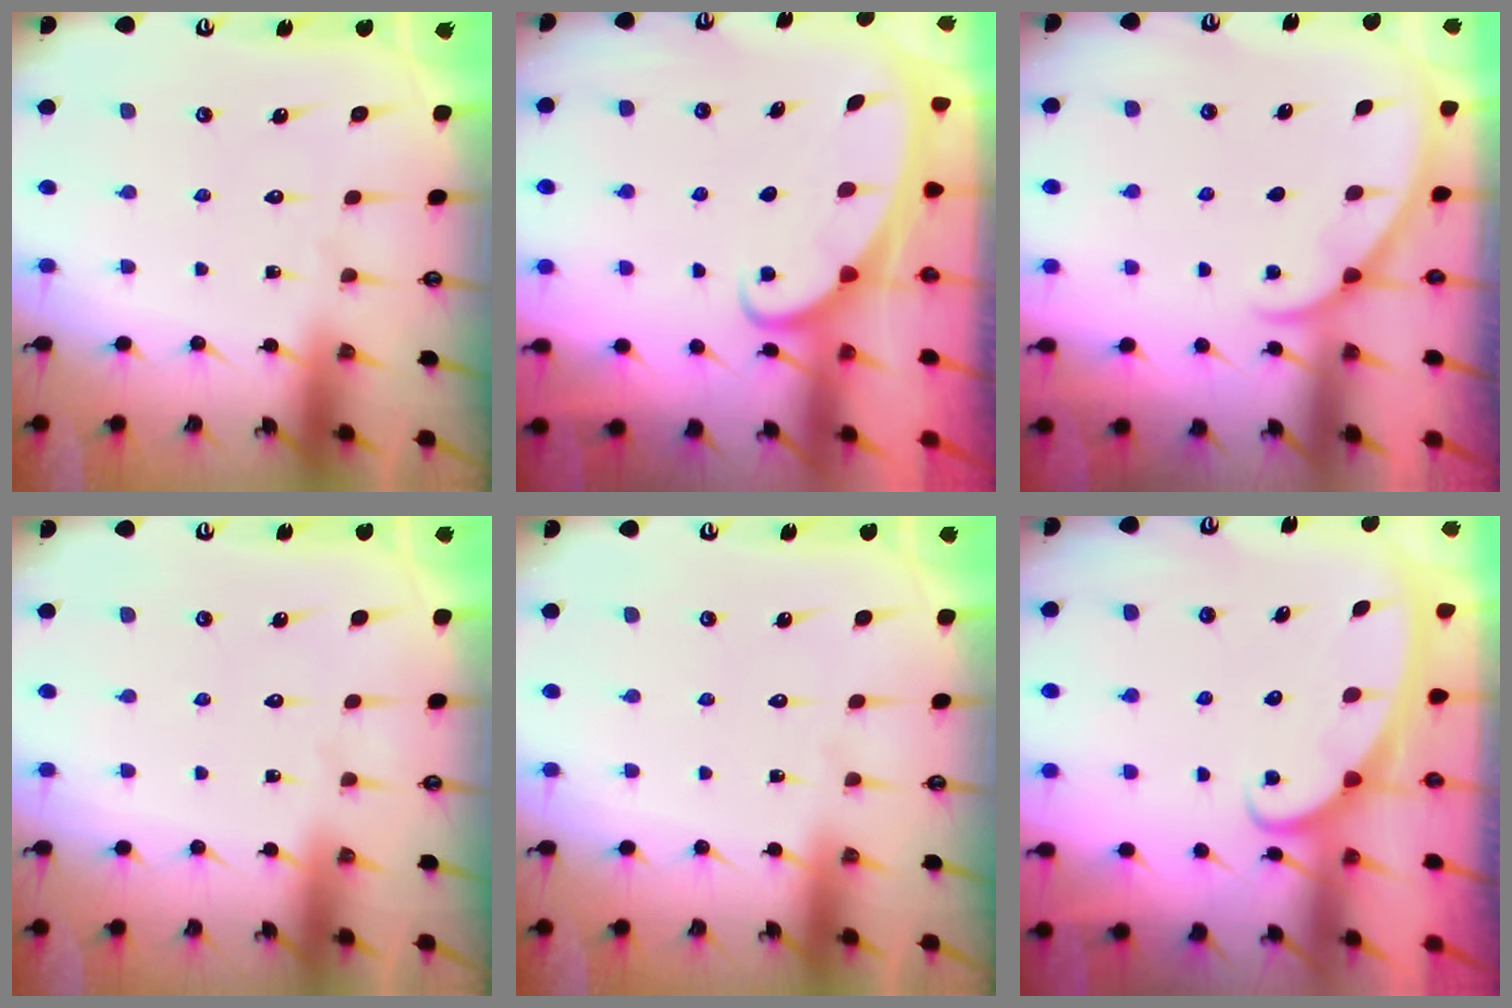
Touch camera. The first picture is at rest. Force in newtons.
{"total": 2.3, "press": 2.3, "slide": 0.3}
{"total": 1.7, "press": 1.7, "slide": 0.2}
{"total": 0.0}
{"total": 0.0}
{"total": 2.5, "press": 2.5, "slide": 0.4}